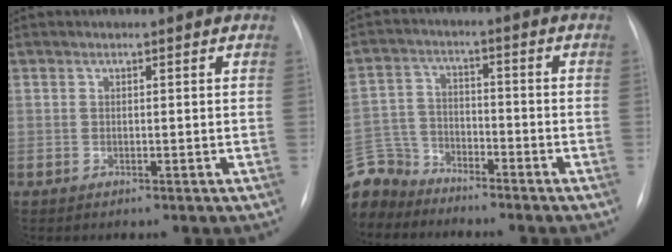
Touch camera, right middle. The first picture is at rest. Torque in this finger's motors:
{"motor_torque": [1.03, -1.11, 0.58, 0.01]}